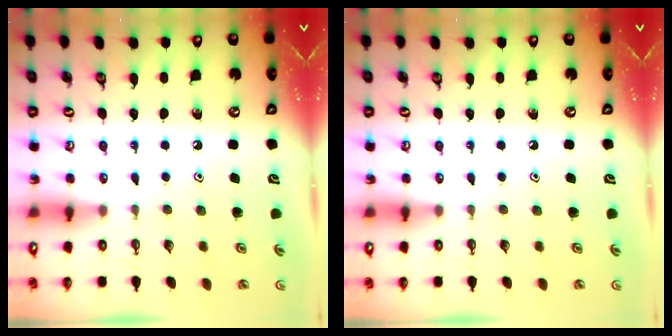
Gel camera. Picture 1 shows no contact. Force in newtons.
{"total": 0.0}